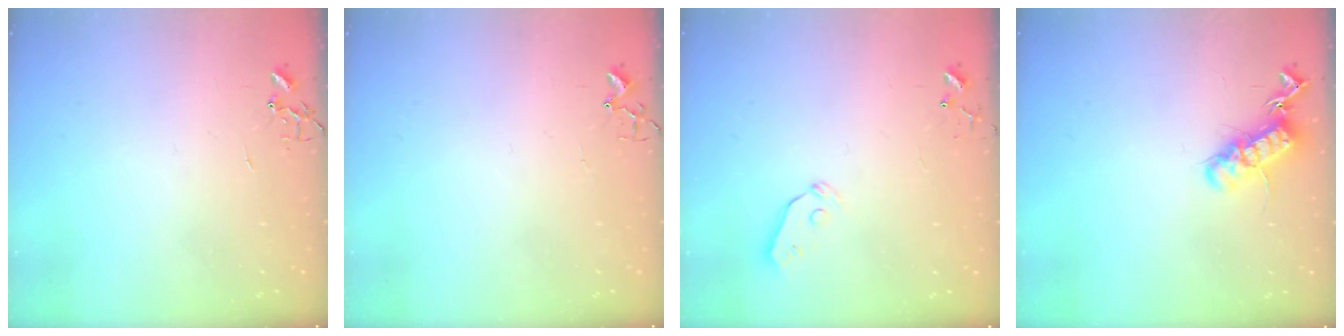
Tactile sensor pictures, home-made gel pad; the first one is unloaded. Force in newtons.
{"total": 3.0, "press": 2.9, "slide": 0.4}
{"total": 4.0, "press": 3.9, "slide": 0.8}
{"total": 15.5, "press": 15.4, "slide": 1.8}